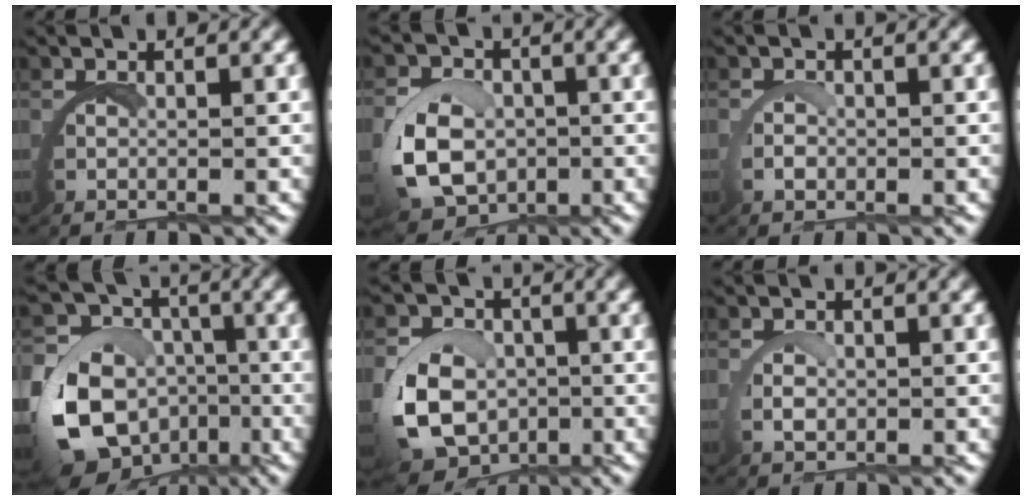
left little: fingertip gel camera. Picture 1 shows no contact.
{"total": 7.2, "force": [-1.5, 5.9, 3.7], "torque": [-0.101, -0.036, -0.014]}
{"total": 0.6, "force": [0.4, 0.2, 0.4], "torque": [-0.022, -0.006, 0.006]}
{"total": 12.0, "force": [-3.3, 10.3, 5.2], "torque": [-0.126, -0.059, -0.050]}
{"total": 7.7, "force": [-2.0, 6.5, 3.5], "torque": [-0.096, -0.039, -0.027]}
{"total": 1.1, "force": [0.6, 0.6, 0.8], "torque": [-0.028, -0.006, 0.012]}